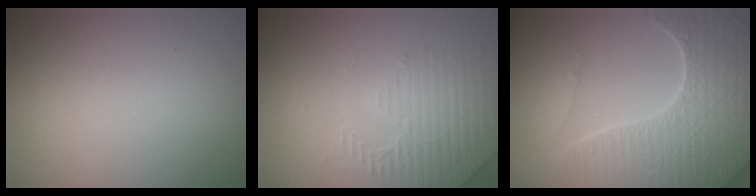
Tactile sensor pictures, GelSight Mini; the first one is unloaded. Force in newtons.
{"total": 3.5, "press": 3.4, "slide": 0.9}
{"total": 7.1, "press": 6.9, "slide": 1.7}